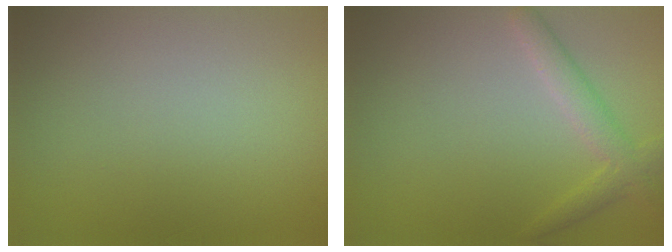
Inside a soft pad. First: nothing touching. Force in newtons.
{"total": 2.5, "press": 2.5, "slide": 0.1}